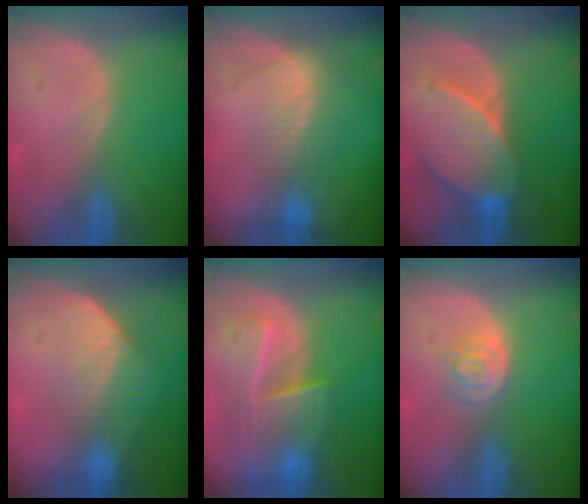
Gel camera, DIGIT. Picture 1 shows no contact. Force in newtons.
{"total": 7.1, "press": 6.1, "slide": 3.7}
{"total": 8.5, "press": 8.3, "slide": 1.5}
{"total": 7.3, "press": 6.3, "slide": 3.8}
{"total": 9.3, "press": 8.3, "slide": 4.2}
{"total": 3.3, "press": 3.2, "slide": 0.6}